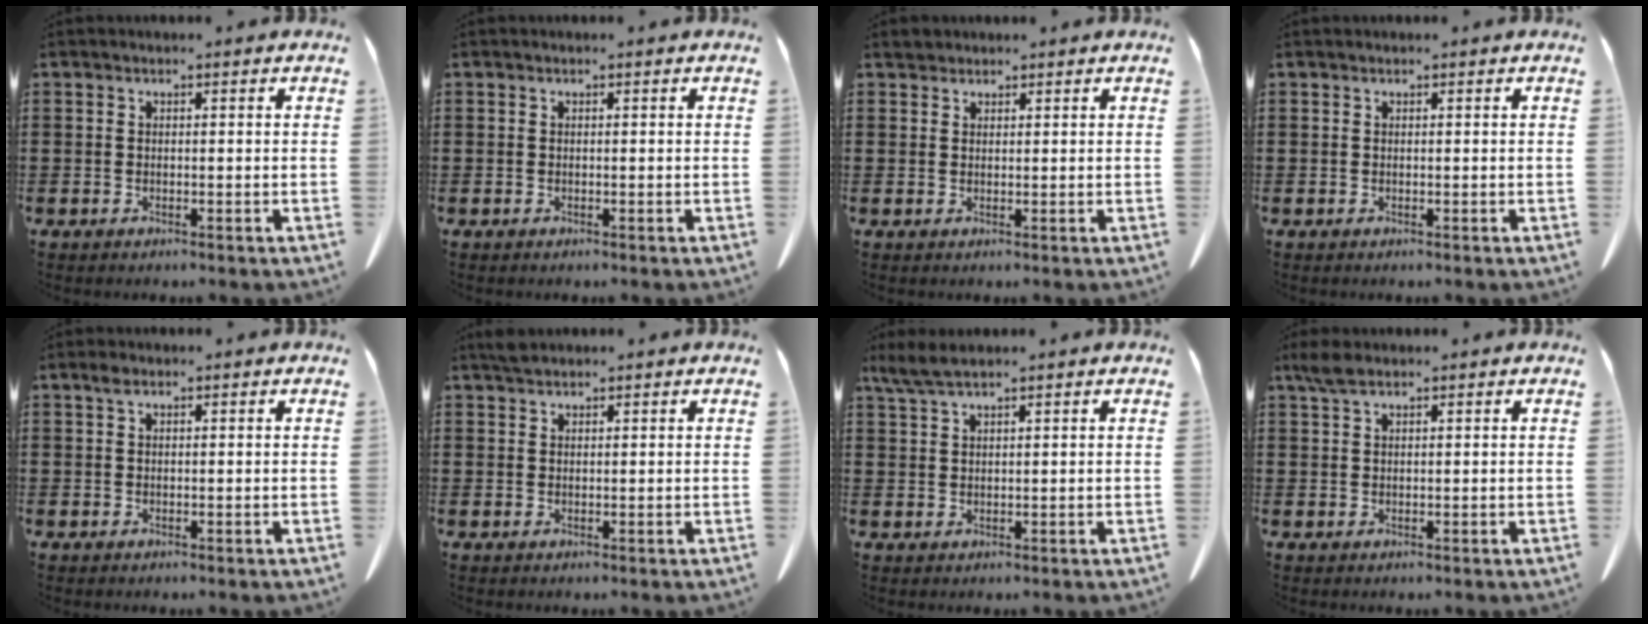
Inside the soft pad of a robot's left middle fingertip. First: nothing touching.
{"total": 0.0}
{"total": 1.5, "force": [1.4, 0.5, 0.0], "torque": [-0.006, 0.001, 0.030]}
{"total": 0.0}
{"total": 1.0, "force": [0.5, 0.4, 0.8], "torque": [-0.017, 0.002, 0.010]}
{"total": 1.4, "force": [1.3, 0.2, 0.4], "torque": [-0.012, -0.002, 0.026]}
{"total": 3.3, "force": [2.5, 0.4, 2.2], "torque": [-0.048, -0.001, 0.048]}
{"total": 2.6, "force": [1.7, 0.7, 1.8], "torque": [-0.041, 0.002, 0.032]}